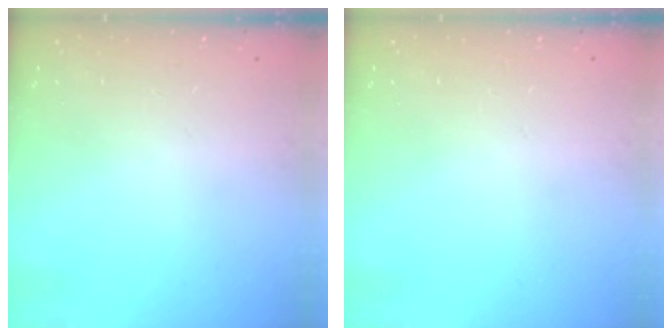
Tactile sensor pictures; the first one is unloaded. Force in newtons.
{"total": 0.0}